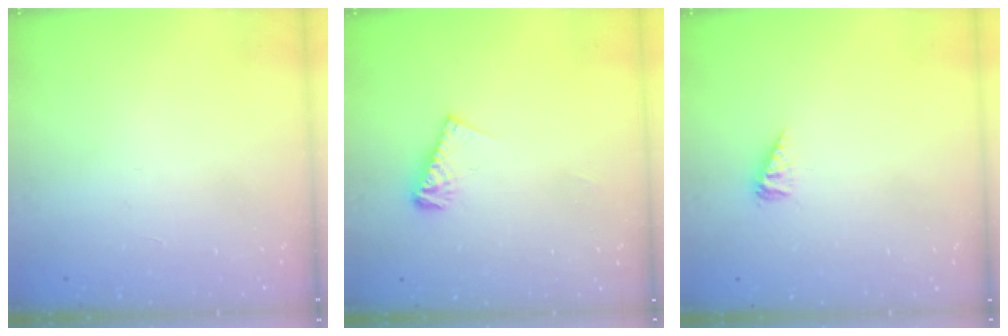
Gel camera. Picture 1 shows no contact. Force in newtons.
{"total": 6.7, "press": 6.7, "slide": 1.0}
{"total": 2.5, "press": 2.5, "slide": 0.3}